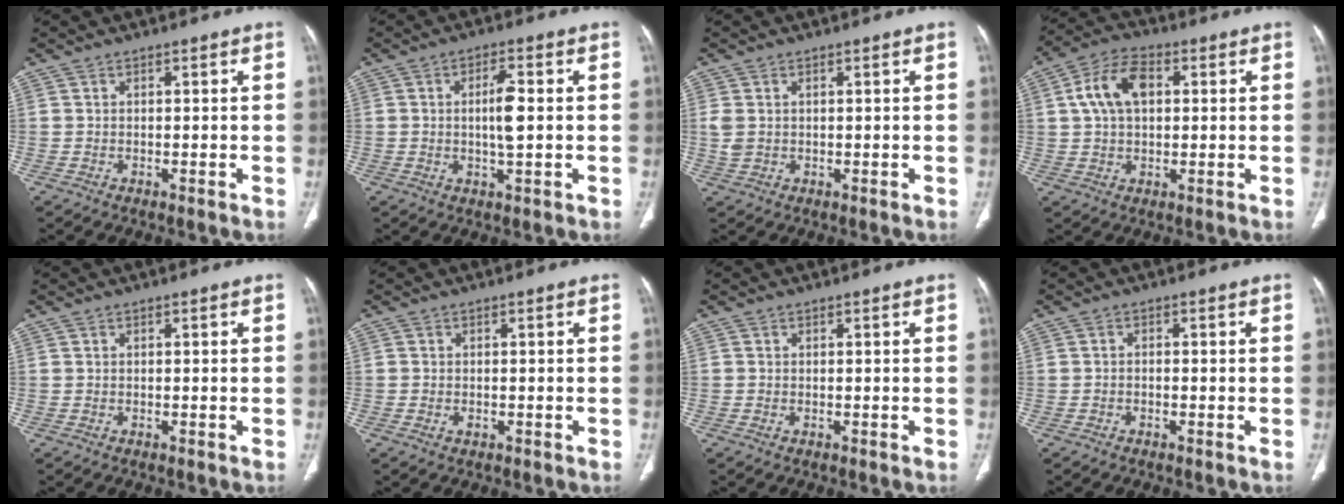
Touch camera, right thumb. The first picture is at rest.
{"total": 5.5, "force": [0.3, 1.5, 5.2], "torque": [-0.093, -0.001, 0.002]}
{"total": 2.5, "force": [0.3, 1.8, 1.6], "torque": [-0.047, 0.007, 0.011]}
{"total": 9.8, "force": [2.2, 6.1, 7.4], "torque": [-0.136, 0.019, 0.036]}
{"total": 0.0}
{"total": 1.0, "force": [-0.3, 0.7, 0.6], "torque": [-0.014, 0.003, -0.002]}
{"total": 0.0}
{"total": 0.7, "force": [-0.4, 0.5, 0.4], "torque": [-0.006, 0.003, -0.009]}